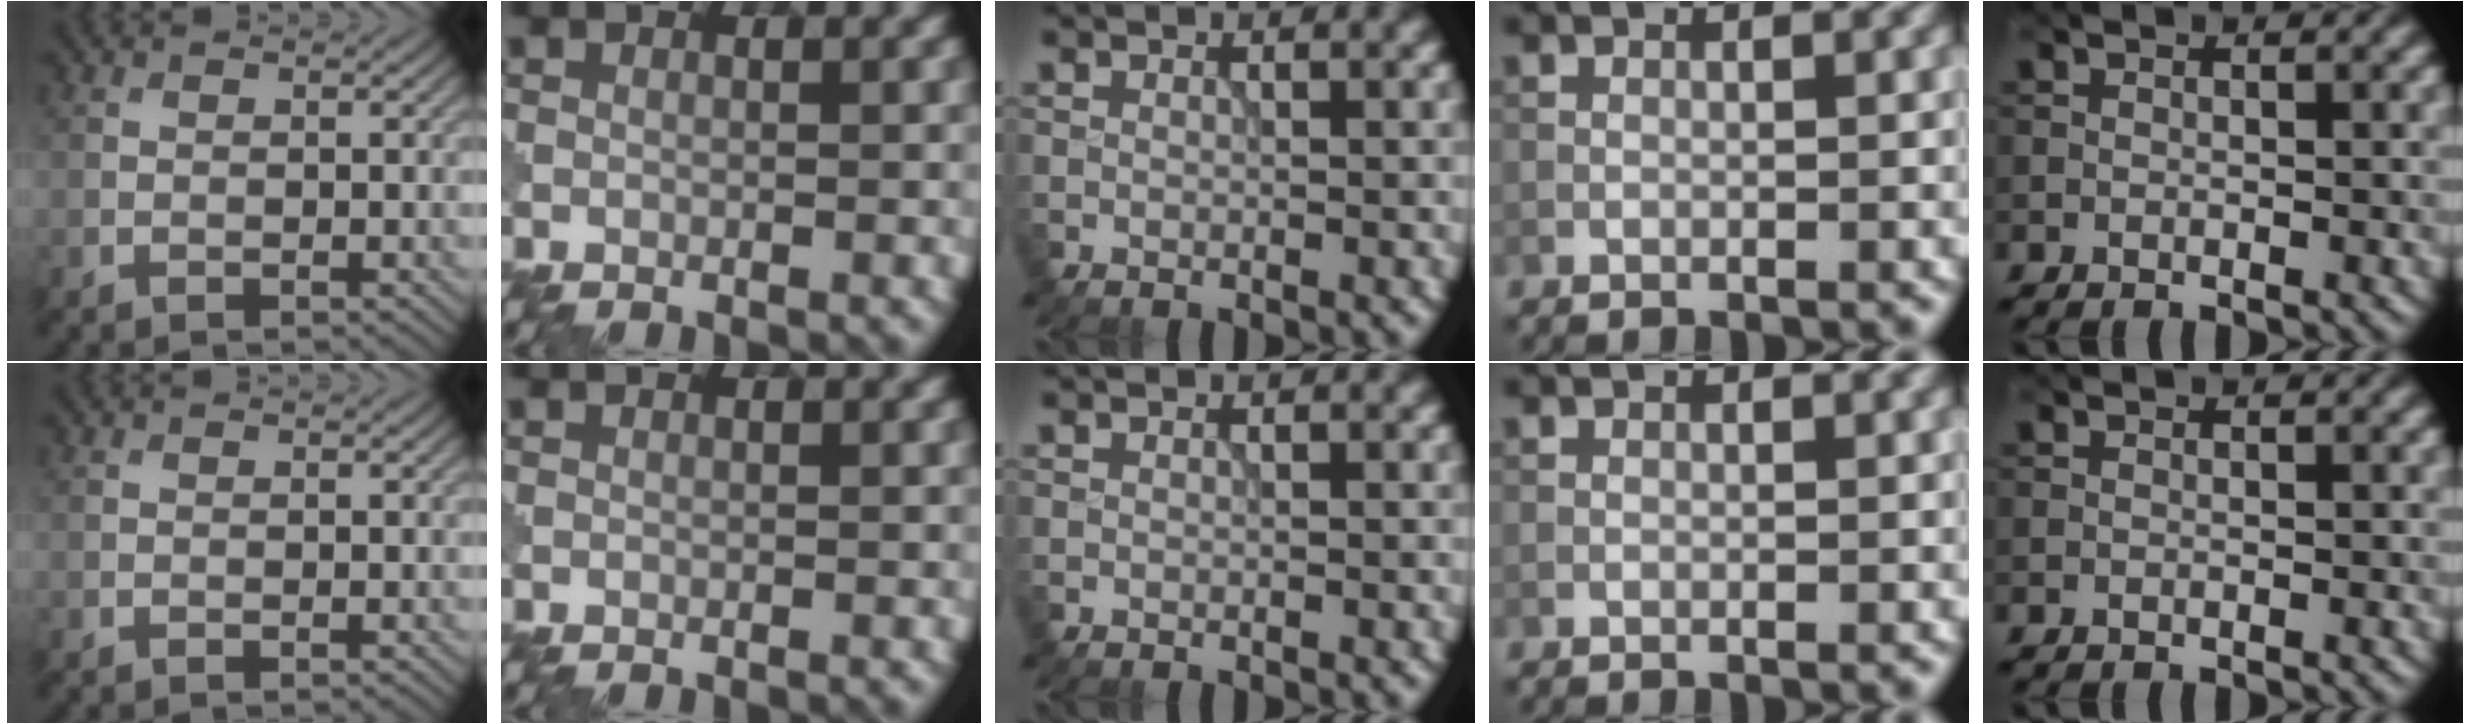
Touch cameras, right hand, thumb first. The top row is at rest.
{}